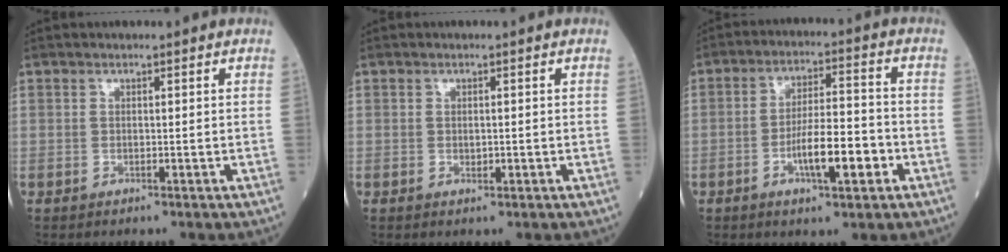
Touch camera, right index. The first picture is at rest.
{"total": 0.8, "force": [-0.1, 0.5, 0.7], "torque": [-0.010, -0.001, -0.001]}
{"total": 8.8, "force": [-3.2, 1.8, 8.0], "torque": [-0.141, 0.005, -0.053]}